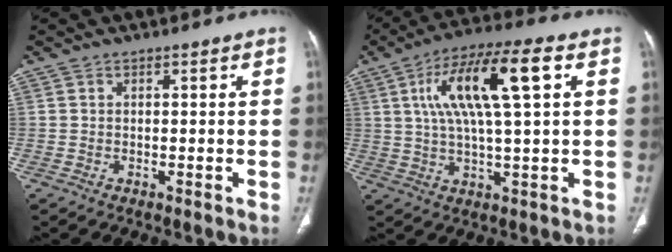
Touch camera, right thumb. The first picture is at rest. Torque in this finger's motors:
{"motor_torque": [0.03, 0.49, 0.34, 0.33, 0.31]}